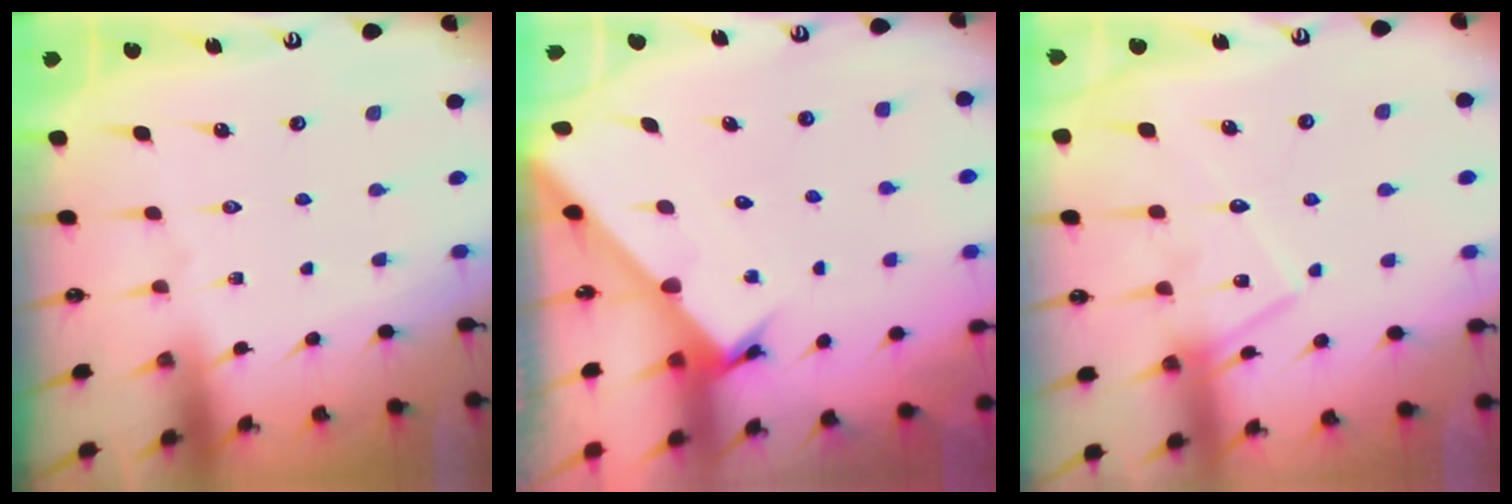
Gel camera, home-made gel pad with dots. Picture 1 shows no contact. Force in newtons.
{"total": 2.4, "press": 2.4, "slide": 0.1}
{"total": 13.6, "press": 13.6, "slide": 1.0}